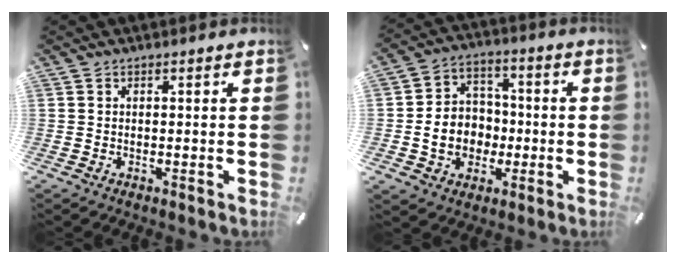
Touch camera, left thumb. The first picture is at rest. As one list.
[{"total": 10.0, "force": [-2.2, 8.6, 4.5], "torque": [-0.097, 0.021, -0.039]}]